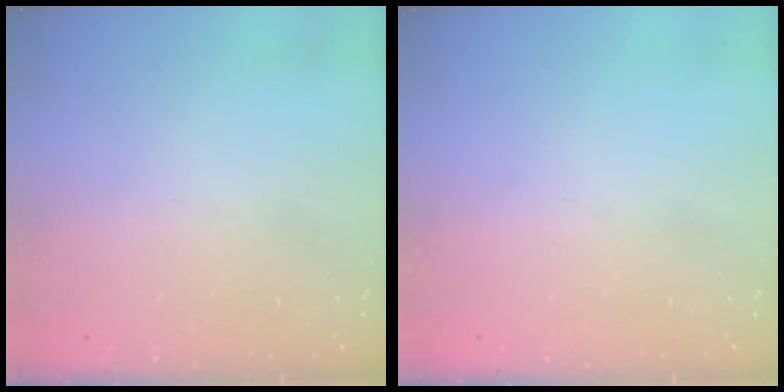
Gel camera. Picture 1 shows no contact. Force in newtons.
{"total": 0.0}